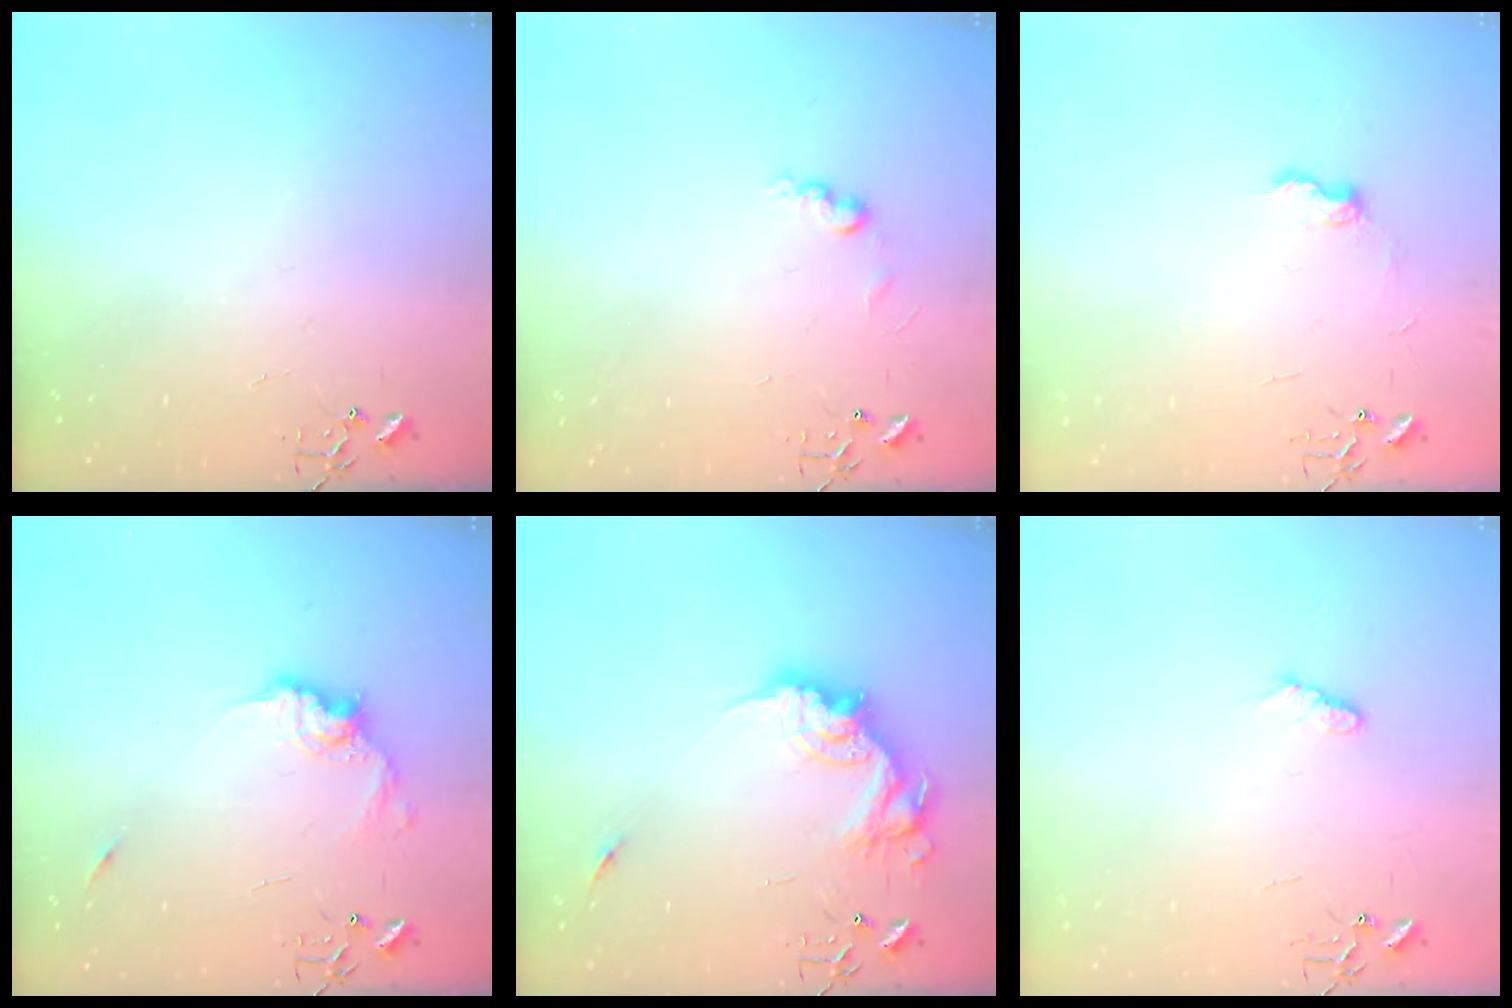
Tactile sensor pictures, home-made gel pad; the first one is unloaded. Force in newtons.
{"total": 6.6, "press": 6.5, "slide": 0.9}
{"total": 7.6, "press": 7.5, "slide": 0.7}
{"total": 11.5, "press": 11.5, "slide": 0.8}
{"total": 17.5, "press": 17.4, "slide": 1.9}
{"total": 7.2, "press": 7.1, "slide": 0.7}